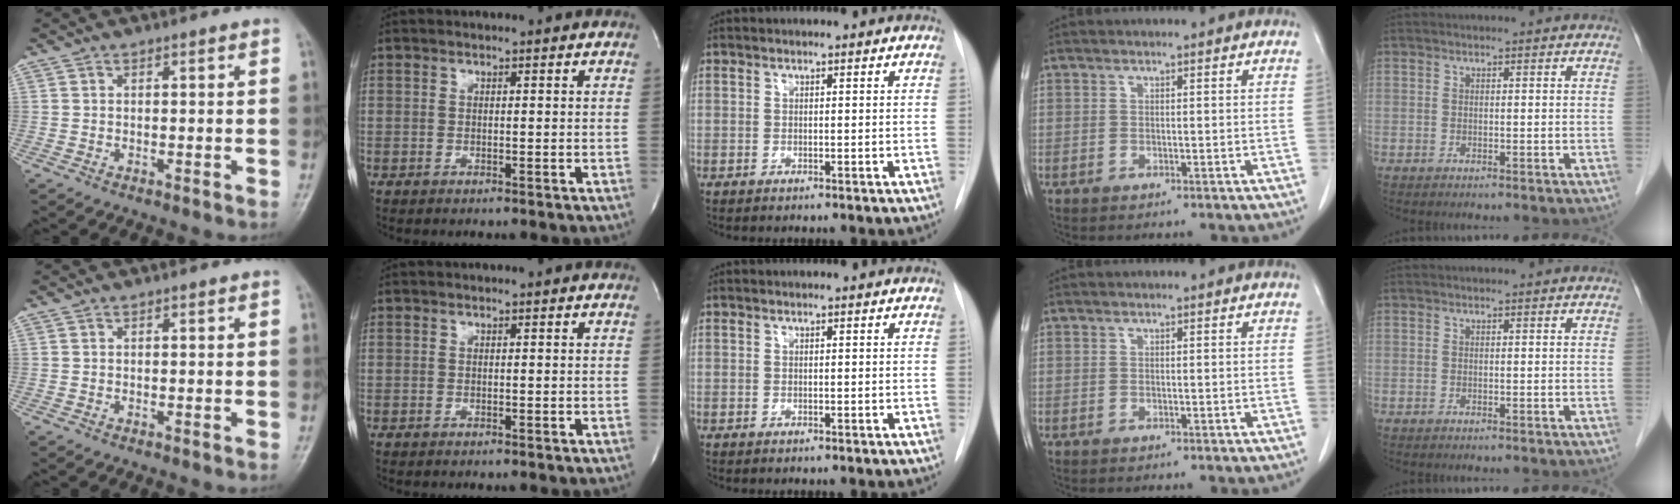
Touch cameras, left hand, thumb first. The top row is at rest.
{}